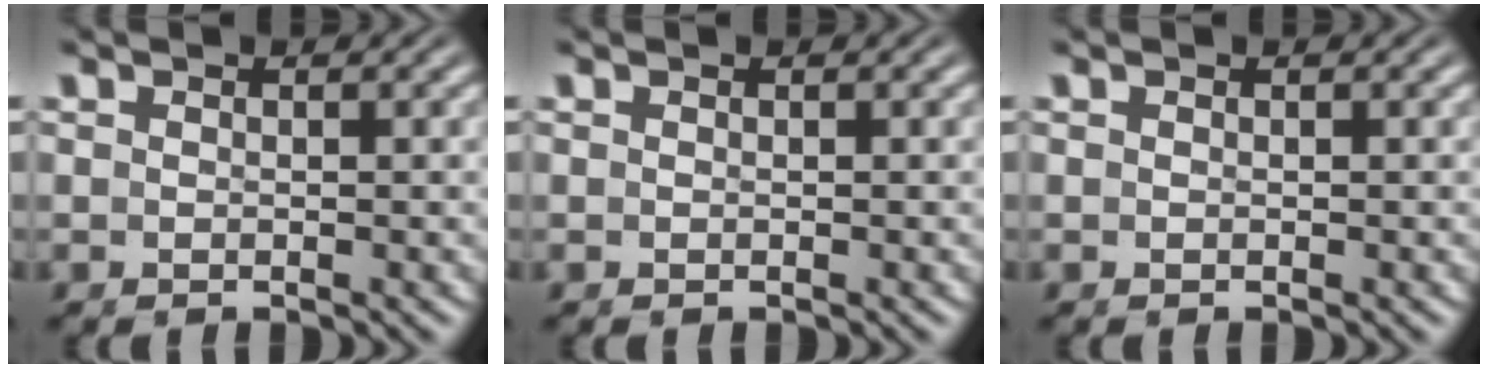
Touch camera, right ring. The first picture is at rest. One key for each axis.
{"total": 0.0}
{"total": 0.0}